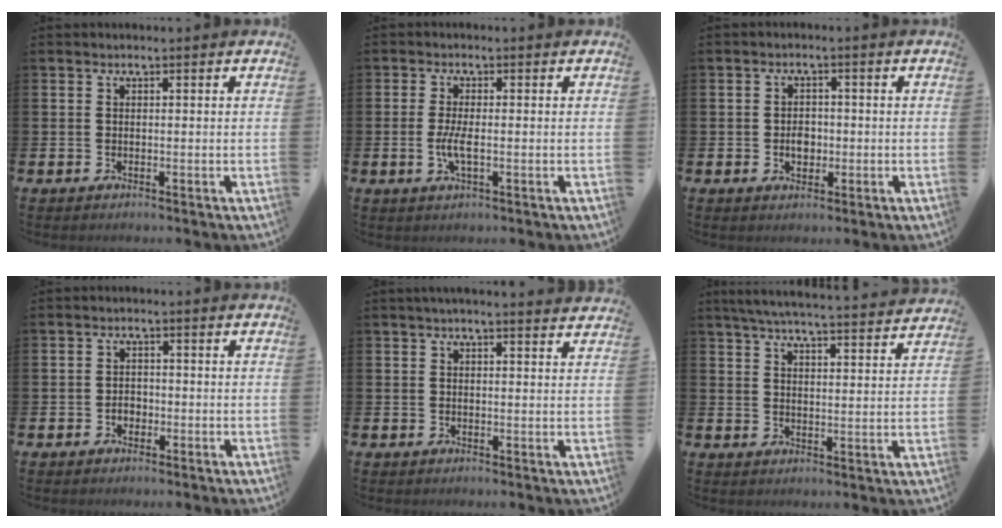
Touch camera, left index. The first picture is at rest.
{"total": 2.9, "force": [-0.6, 0.8, 2.8], "torque": [-0.053, 0.002, -0.010]}
{"total": 2.6, "force": [-0.3, 2.0, 1.6], "torque": [-0.013, -0.003, -0.013]}
{"total": 1.7, "force": [-0.6, 1.4, 0.7], "torque": [-0.003, 0.000, -0.016]}
{"total": 2.3, "force": [2.2, -0.4, 0.4], "torque": [-0.008, -0.011, 0.040]}
{"total": 6.0, "force": [5.7, 0.0, 1.6], "torque": [-0.044, -0.038, 0.100]}